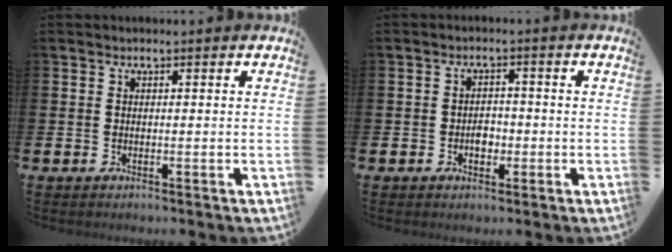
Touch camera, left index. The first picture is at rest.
{"total": 2.2, "force": [-0.5, 1.6, 1.3], "torque": [-0.010, -0.001, -0.015]}